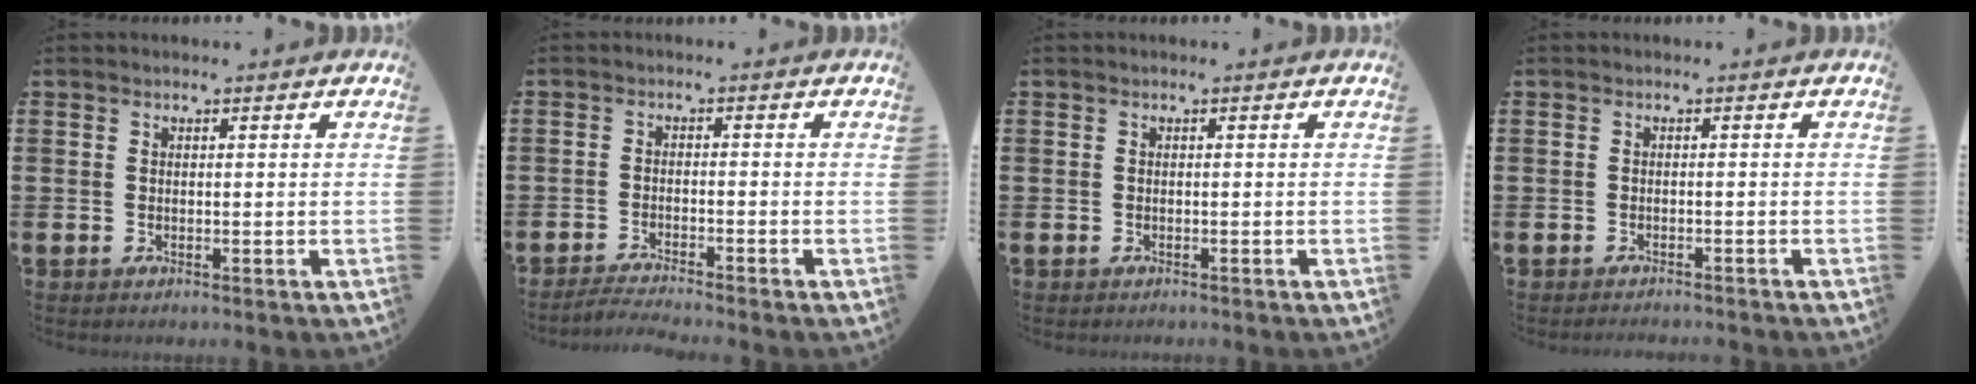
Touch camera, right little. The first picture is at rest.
{"total": 2.0, "force": [-1.9, -0.3, 0.4], "torque": [-0.006, 0.004, -0.039]}
{"total": 0.0}
{"total": 0.8, "force": [-0.8, -0.1, 0.0], "torque": [-0.001, -0.001, -0.016]}